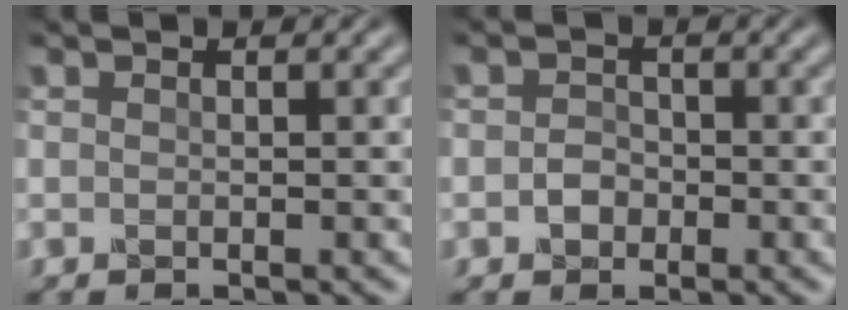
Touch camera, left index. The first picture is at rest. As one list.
[{"total": 1.0, "force": [-0.4, 0.9, 0.1], "torque": [-0.010, 0.007, -0.013]}]